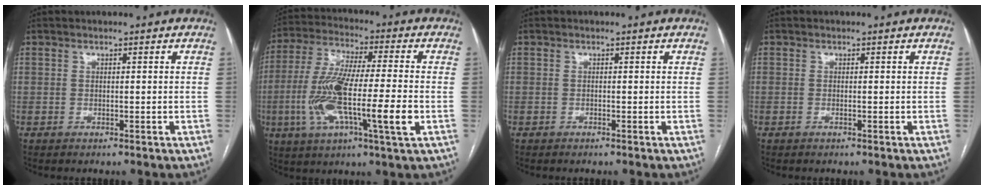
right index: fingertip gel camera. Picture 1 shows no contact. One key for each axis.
{"total": 15.7, "fx": -3.5, "fy": 1.4, "fz": 15.2, "tx": -0.296, "ty": -0.007, "tz": -0.066}
{"total": 0.0}
{"total": 0.0}